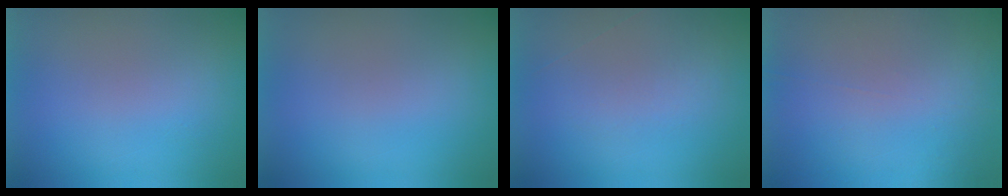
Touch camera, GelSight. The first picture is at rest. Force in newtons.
{"total": 0.0}
{"total": 1.0}
{"total": 7.3}